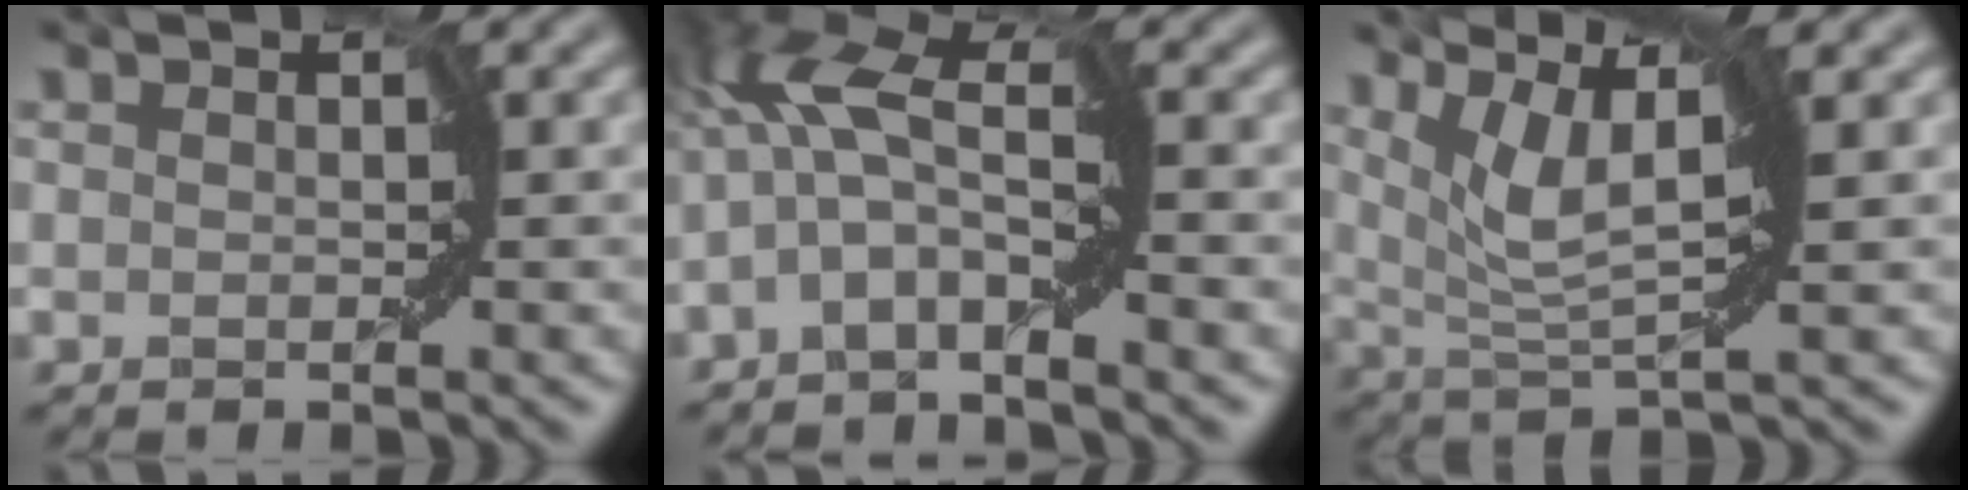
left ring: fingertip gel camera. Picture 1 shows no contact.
{"total": 5.2, "force": [-1.4, 1.6, 4.8], "torque": [-0.105, 0.020, -0.041]}
{"total": 4.7, "force": [2.4, 0.8, 4.0], "torque": [-0.083, -0.002, 0.047]}